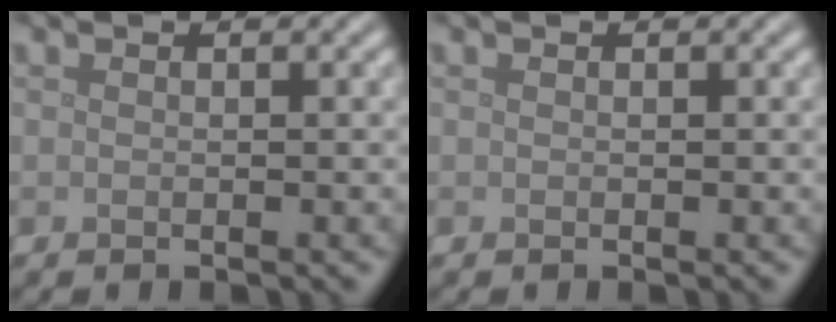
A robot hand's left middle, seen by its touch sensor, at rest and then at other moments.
{"total": 0.0}